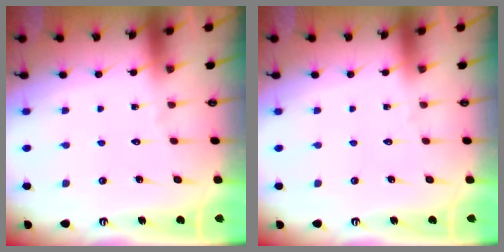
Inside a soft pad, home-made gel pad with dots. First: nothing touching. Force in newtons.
{"total": 0.0}